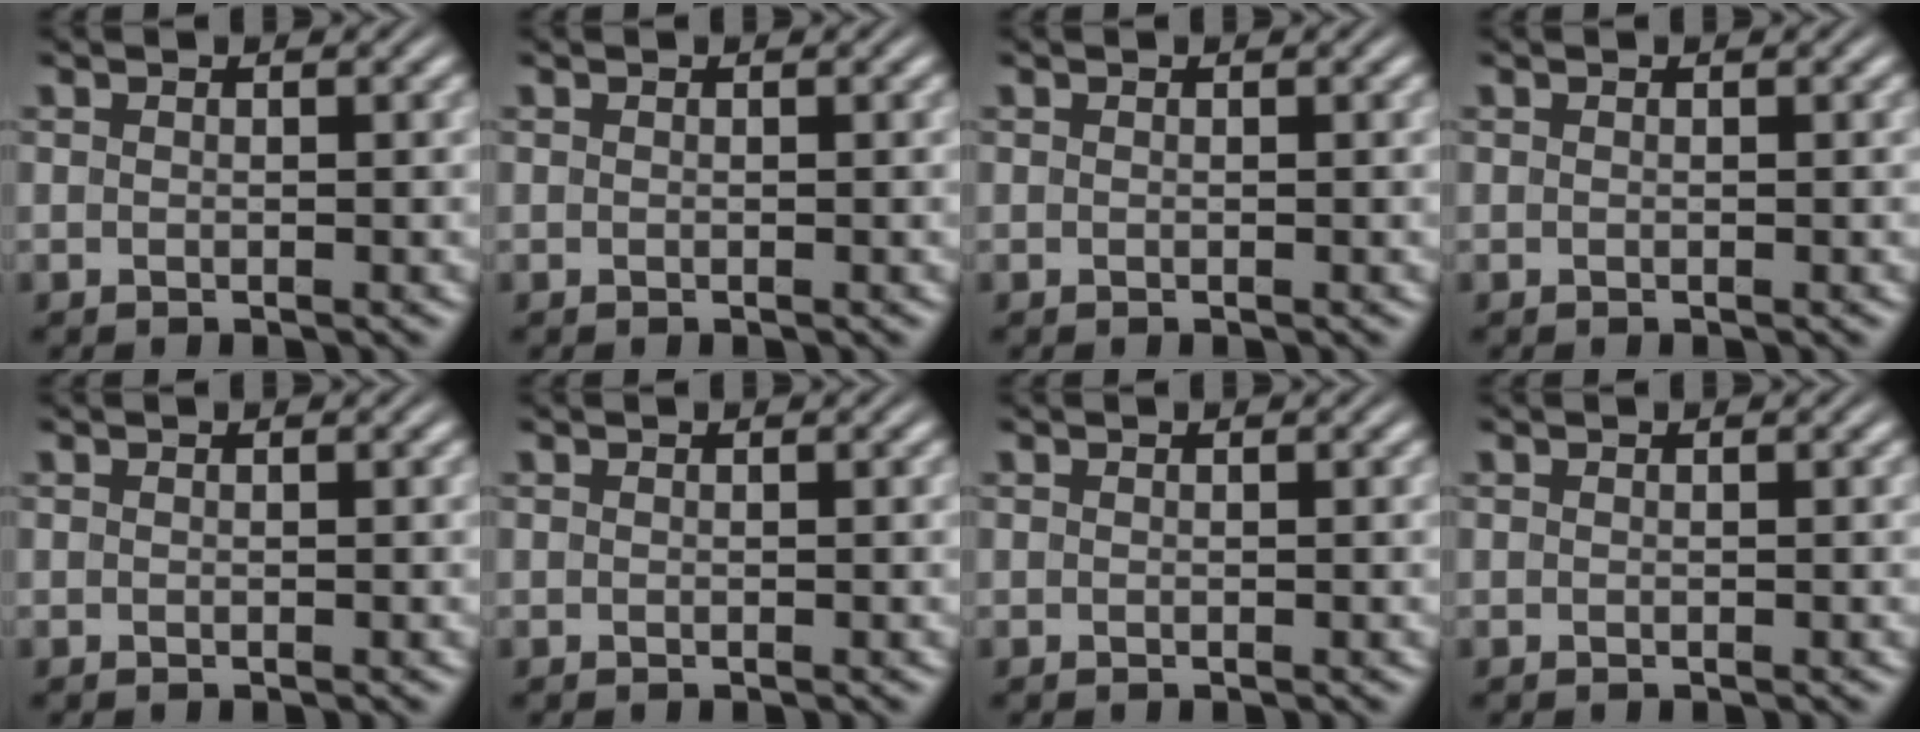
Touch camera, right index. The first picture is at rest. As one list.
[{"total": 0.0}, {"total": 0.0}, {"total": 0.0}, {"total": 0.0}, {"total": 0.0}, {"total": 0.0}, {"total": 0.0}]